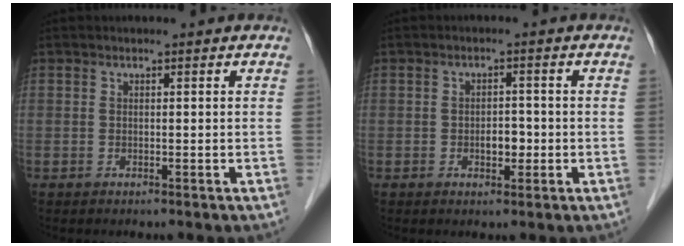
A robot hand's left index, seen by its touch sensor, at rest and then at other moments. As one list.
[{"total": 2.6, "force": [-0.7, 1.5, 2.0], "torque": [-0.029, 0.004, -0.007]}]